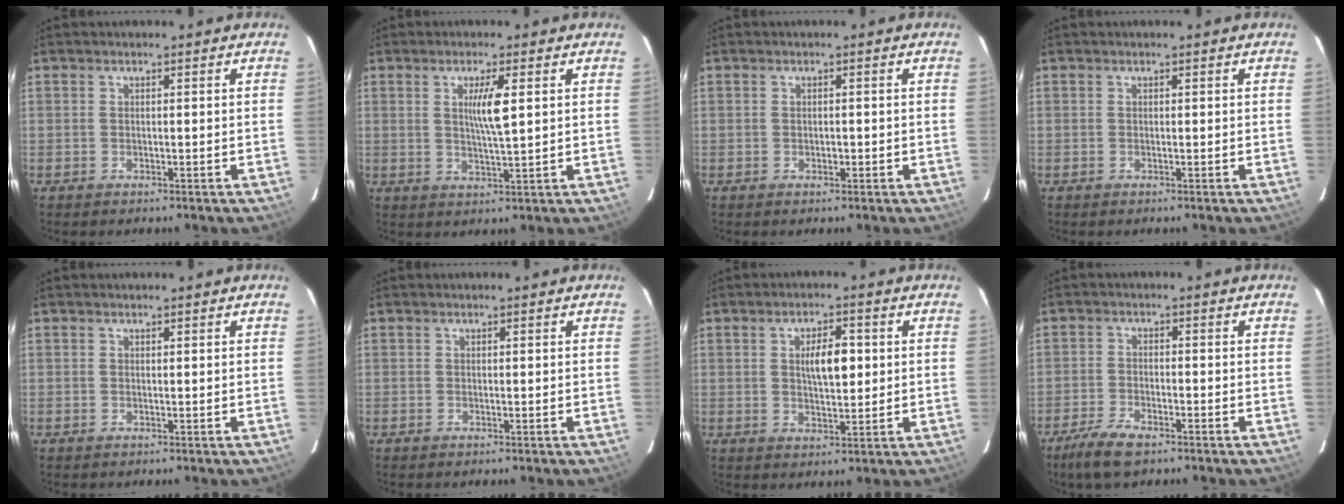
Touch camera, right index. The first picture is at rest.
{"total": 4.9, "force": [1.3, 0.0, 4.7], "torque": [-0.085, -0.007, 0.023]}
{"total": 0.8, "force": [-0.2, 0.5, 0.5], "torque": [-0.009, 0.001, -0.001]}
{"total": 0.0}
{"total": 0.0}
{"total": 0.0}
{"total": 5.7, "force": [1.0, 1.9, 5.3], "torque": [-0.087, 0.006, 0.020]}
{"total": 5.4, "force": [-4.0, 1.3, 3.3], "torque": [-0.075, -0.009, -0.074]}